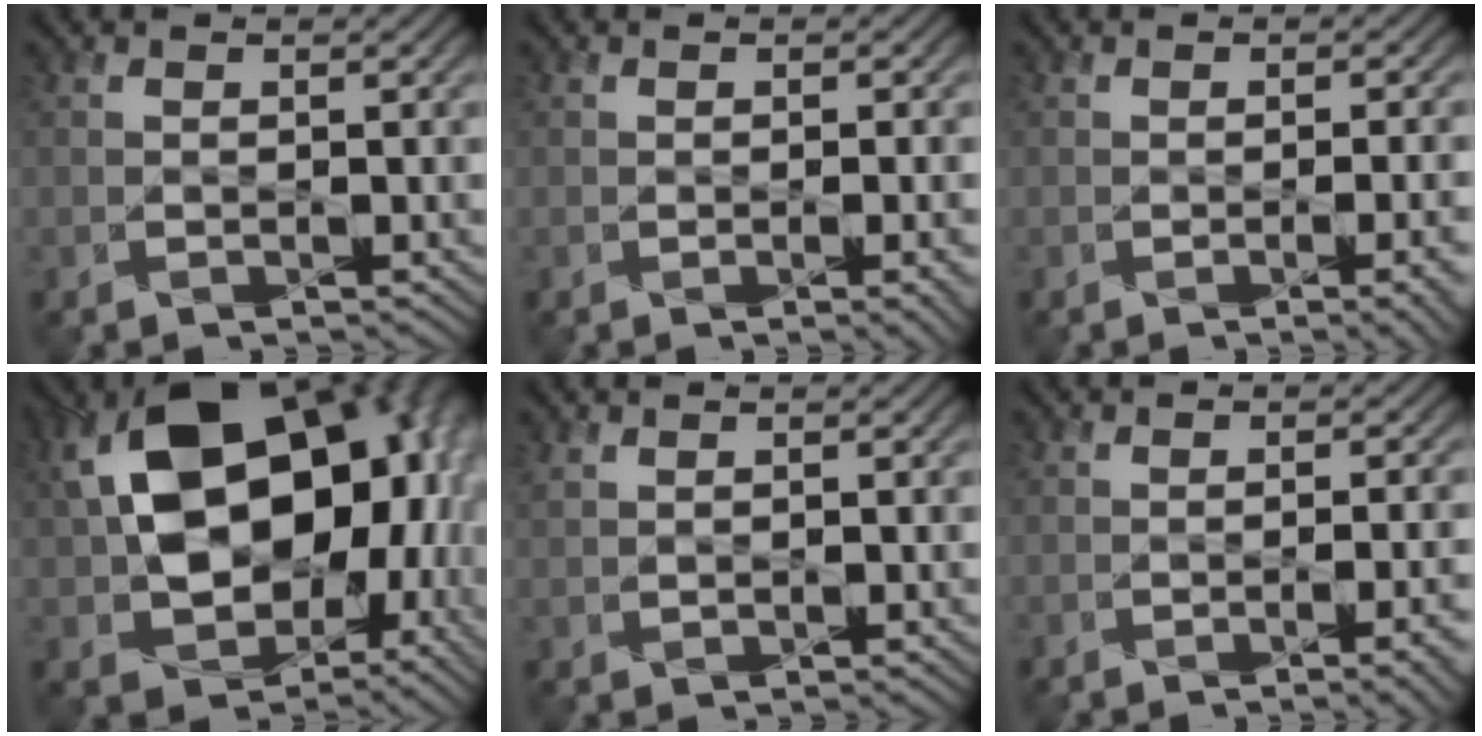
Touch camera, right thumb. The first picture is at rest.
{"total": 2.5, "force": [-0.5, 0.5, 2.3], "torque": [-0.032, -0.002, -0.005]}
{"total": 4.5, "force": [-1.2, 1.3, 4.1], "torque": [-0.046, -0.006, -0.008]}
{"total": 22.2, "force": [2.0, 15.7, 15.5], "torque": [-0.274, -0.020, 0.066]}
{"total": 1.7, "force": [1.0, 0.6, 1.2], "torque": [-0.029, -0.001, 0.025]}
{"total": 4.5, "force": [-1.2, 1.3, 4.1], "torque": [-0.048, -0.005, -0.009]}